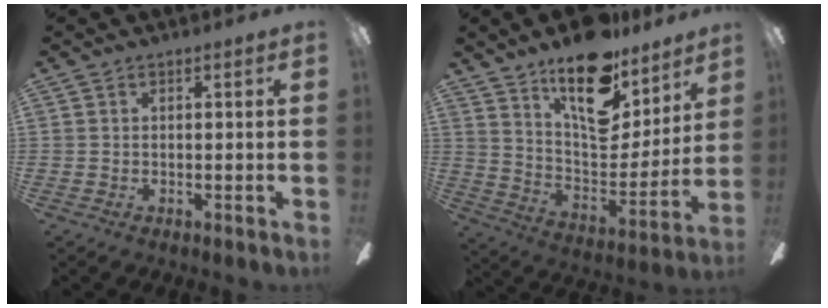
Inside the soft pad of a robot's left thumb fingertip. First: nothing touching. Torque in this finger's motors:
{"motor_torque": [2.35, 1.71, 1.58, -1.19, 0.25]}